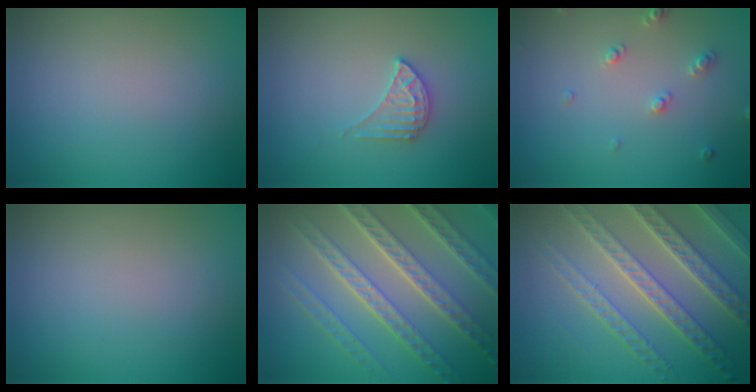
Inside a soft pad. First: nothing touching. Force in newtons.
{"total": 2.1, "press": 2.0, "slide": 0.4}
{"total": 1.6, "press": 1.5, "slide": 0.4}
{"total": 0.0}
{"total": 8.3, "press": 5.8, "slide": 5.9}
{"total": 7.2, "press": 5.5, "slide": 4.7}